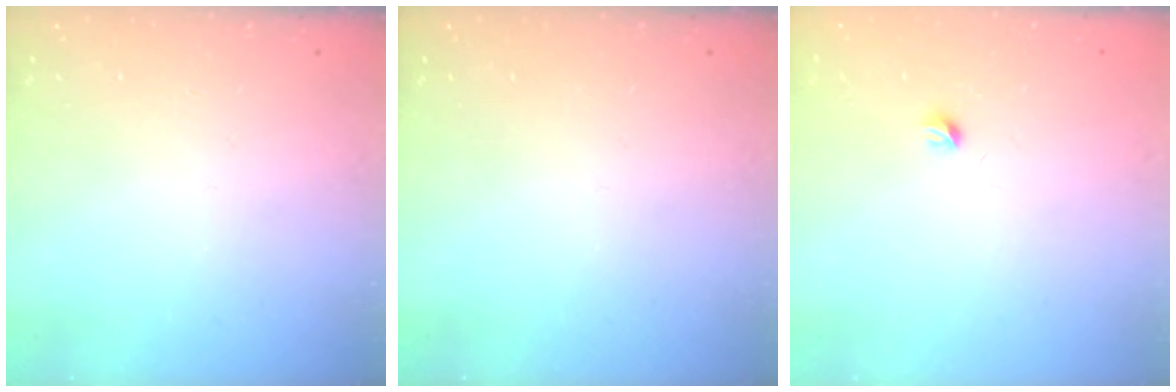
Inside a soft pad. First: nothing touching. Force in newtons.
{"total": 0.0}
{"total": 3.2, "press": 3.1, "slide": 0.5}